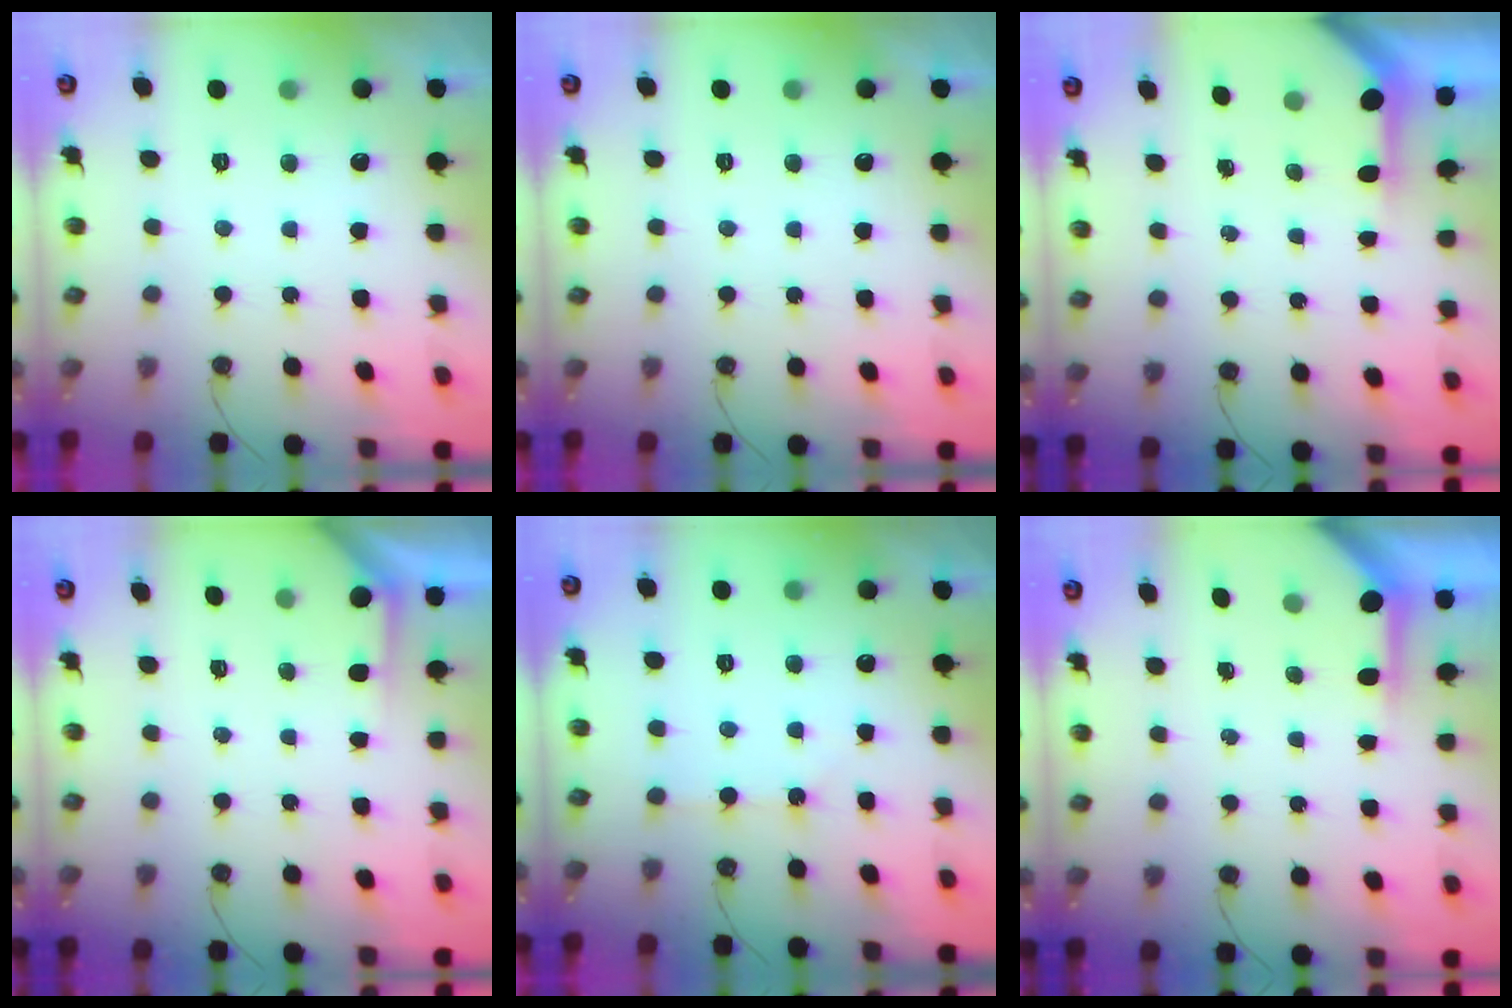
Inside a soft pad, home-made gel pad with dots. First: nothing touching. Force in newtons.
{"total": 0.0}
{"total": 3.1, "press": 3.1, "slide": 0.3}
{"total": 2.2, "press": 2.2, "slide": 0.3}
{"total": 2.6, "press": 2.5, "slide": 0.5}
{"total": 3.5, "press": 3.5, "slide": 0.3}